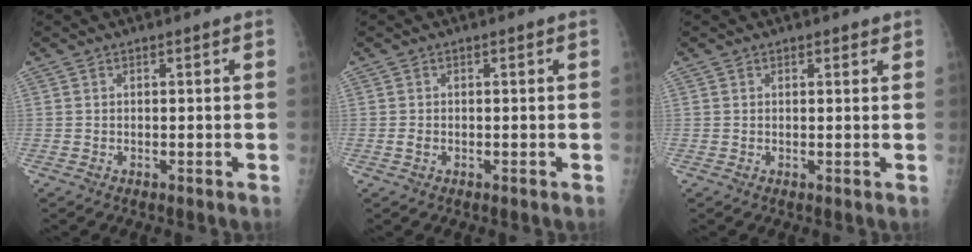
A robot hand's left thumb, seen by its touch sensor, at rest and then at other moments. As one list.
[{"total": 1.0, "force": [-0.3, 0.7, 0.6], "torque": [-0.013, -0.001, -0.005]}, {"total": 1.1, "force": [0.8, 0.6, 0.3], "torque": [0.006, -0.005, 0.008]}]